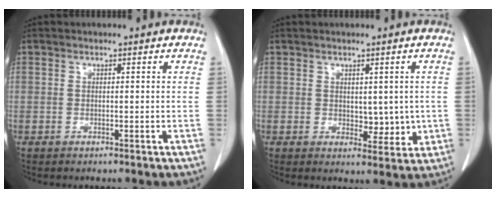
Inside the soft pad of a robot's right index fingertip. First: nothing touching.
{"total": 4.1, "force": [0.2, 2.4, 3.3], "torque": [-0.034, -0.007, 0.013]}